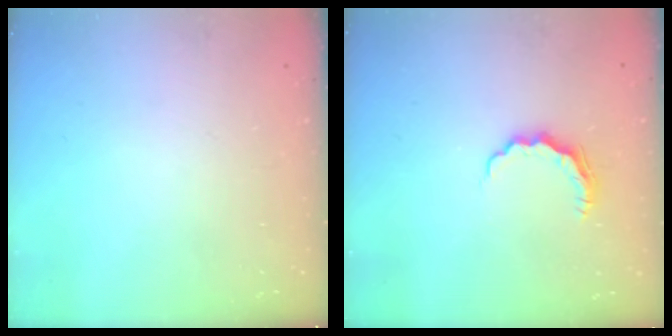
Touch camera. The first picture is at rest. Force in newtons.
{"total": 5.8, "press": 5.8, "slide": 0.6}